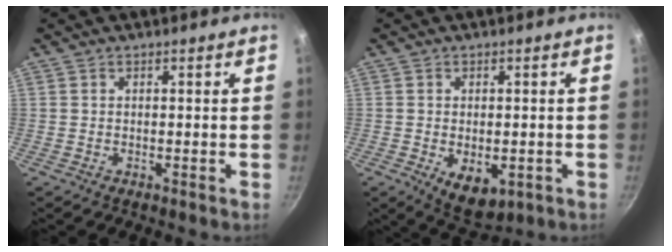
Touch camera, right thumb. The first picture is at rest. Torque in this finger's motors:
{"motor_torque": [-0.42, 0.24, -0.04, 0.25, 0.06]}